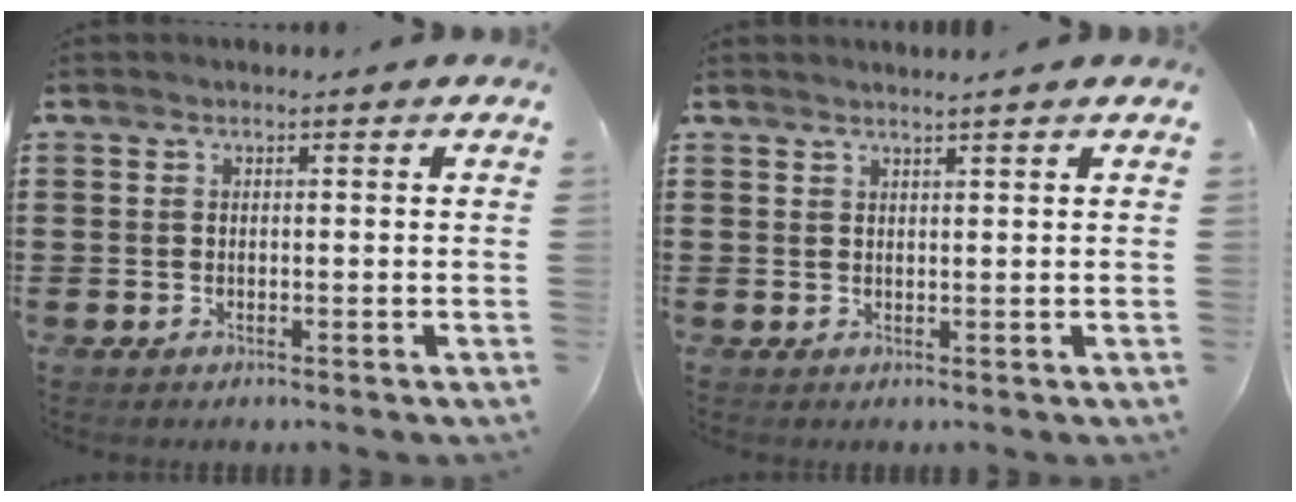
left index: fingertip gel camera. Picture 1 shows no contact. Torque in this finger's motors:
{"motor_torque": [-0.34, 0.02, 0.01, -0.01]}